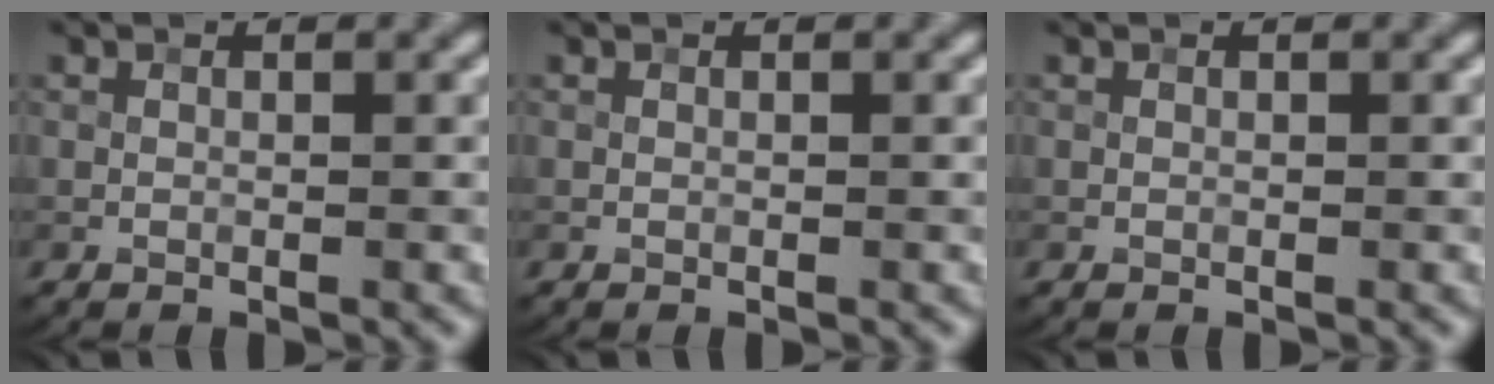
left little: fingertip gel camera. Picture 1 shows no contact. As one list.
[{"total": 0.0}, {"total": 0.0}]